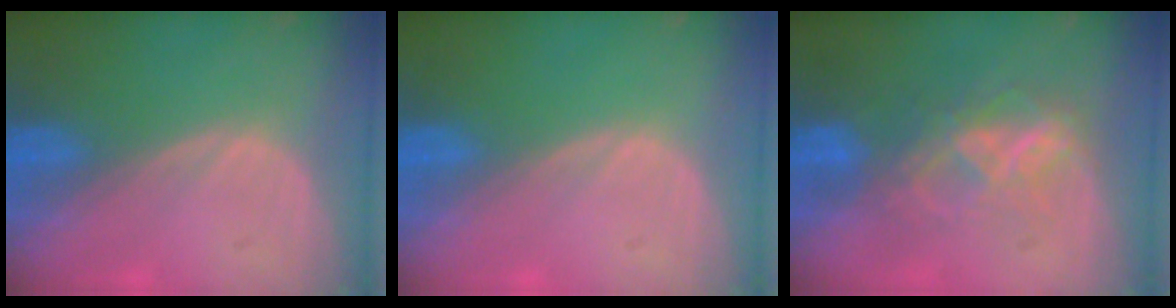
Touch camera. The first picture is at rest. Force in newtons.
{"total": 0.0}
{"total": 5.9, "press": 5.8, "slide": 1.1}